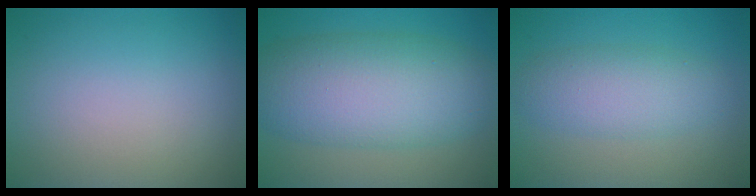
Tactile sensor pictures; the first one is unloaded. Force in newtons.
{"total": 9.6, "press": 9.6, "slide": 0.2}
{"total": 4.2, "press": 4.2, "slide": 0.0}